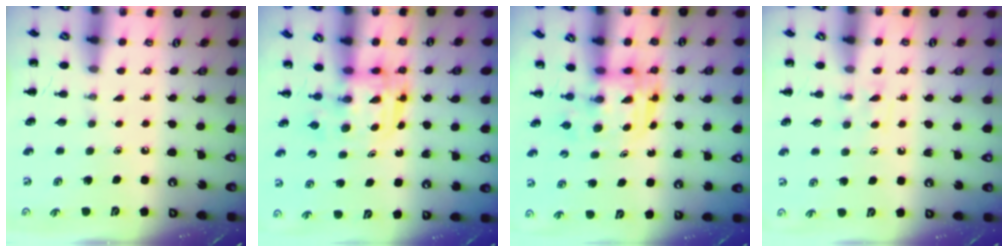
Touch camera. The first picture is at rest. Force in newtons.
{"total": 3.1, "press": 3.1, "slide": 0.3}
{"total": 3.0, "press": 3.0, "slide": 0.3}
{"total": 3.9, "press": 3.5, "slide": 1.7}